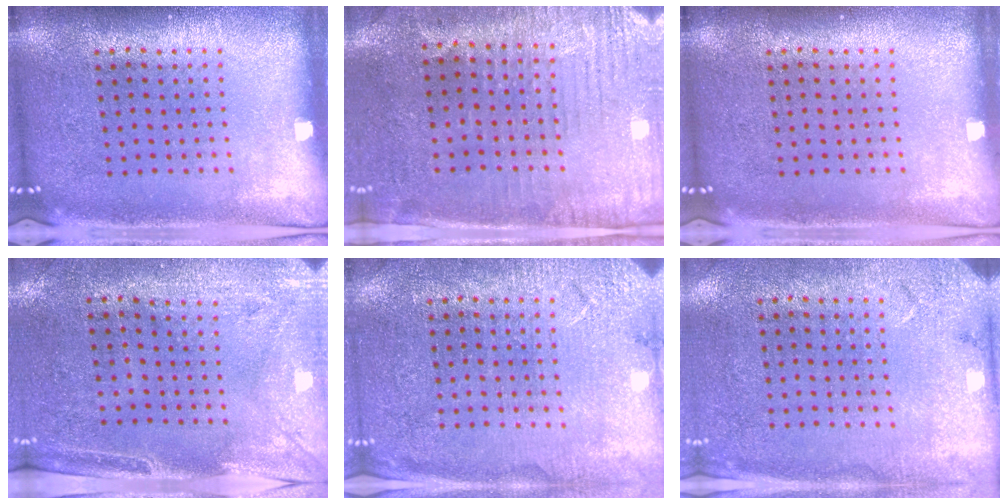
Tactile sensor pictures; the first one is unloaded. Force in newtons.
{"total": 3.1, "press": 2.6, "slide": 1.7}
{"total": 0.0}
{"total": 2.9, "press": 2.5, "slide": 1.6}
{"total": 2.8, "press": 2.8, "slide": 0.1}
{"total": 2.6, "press": 2.1, "slide": 1.6}